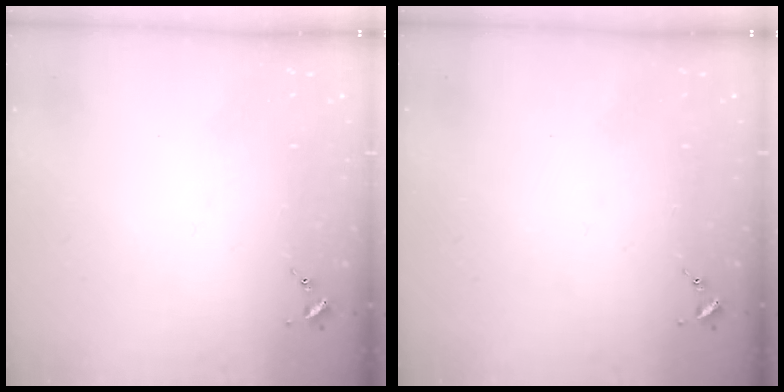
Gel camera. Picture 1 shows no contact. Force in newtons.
{"total": 0.0}